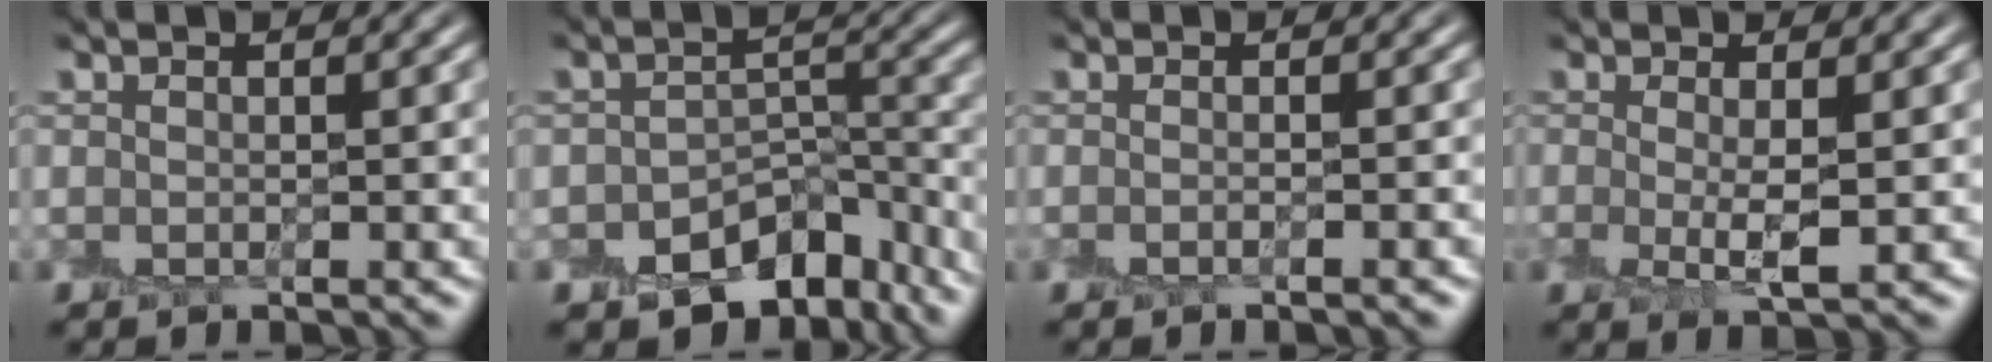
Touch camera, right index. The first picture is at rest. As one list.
[{"total": 8.3, "force": [-6.0, 4.5, 3.6], "torque": [-0.039, -0.015, -0.093]}, {"total": 1.7, "force": [-0.6, 0.5, 1.5], "torque": [-0.007, -0.005, -0.020]}, {"total": 2.5, "force": [0.2, 0.4, 2.5], "torque": [-0.051, -0.005, 0.002]}]